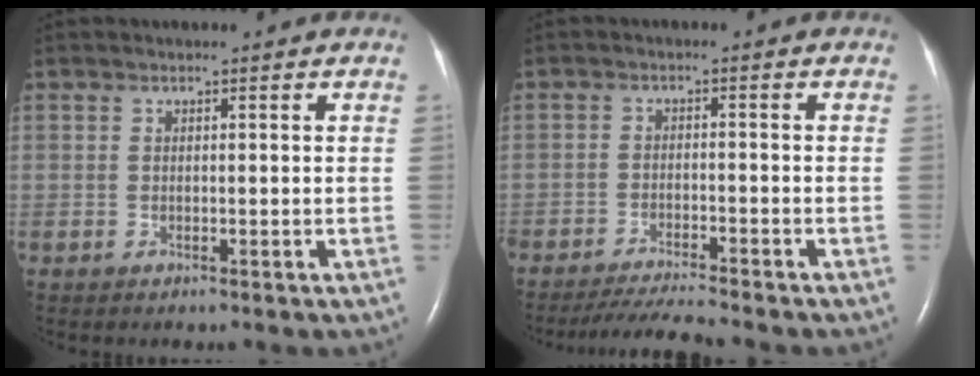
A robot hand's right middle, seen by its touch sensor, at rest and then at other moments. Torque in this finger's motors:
{"motor_torque": [0.34, -0.38, 0.06, 0.02]}